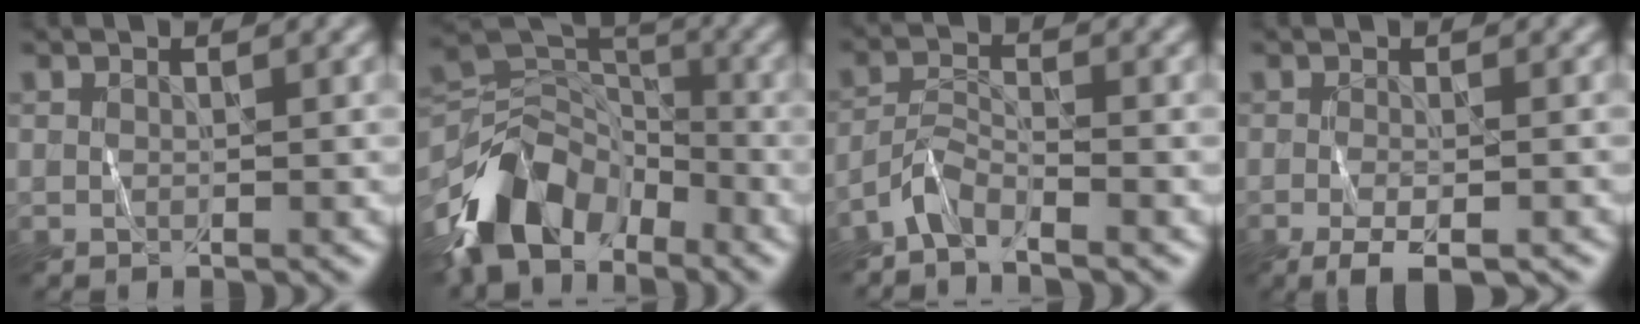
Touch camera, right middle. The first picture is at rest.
{"total": 8.5, "force": [-5.6, 5.1, 3.8], "torque": [-0.064, 0.005, -0.120]}
{"total": 2.6, "force": [-2.4, 0.4, 1.0], "torque": [-0.022, 0.008, -0.053]}
{"total": 2.7, "force": [-1.7, 0.6, 2.1], "torque": [-0.040, -0.005, -0.030]}